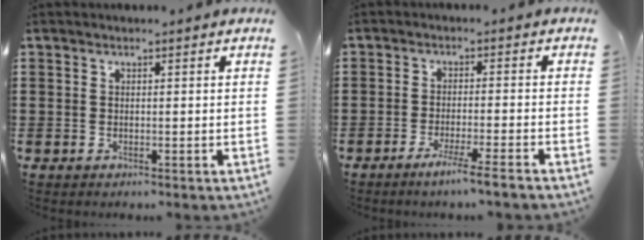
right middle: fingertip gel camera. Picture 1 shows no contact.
{"total": 3.9, "force": [-3.1, -0.6, 2.2], "torque": [-0.033, -0.007, -0.055]}